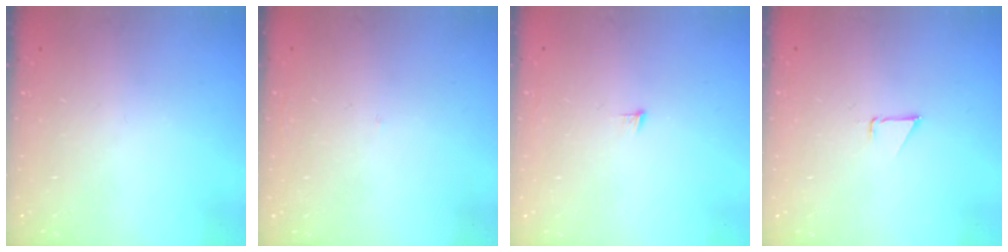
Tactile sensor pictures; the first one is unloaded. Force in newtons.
{"total": 1.7, "press": 1.6, "slide": 0.1}
{"total": 3.6, "press": 3.5, "slide": 0.3}
{"total": 0.8, "press": 0.8, "slide": 0.1}